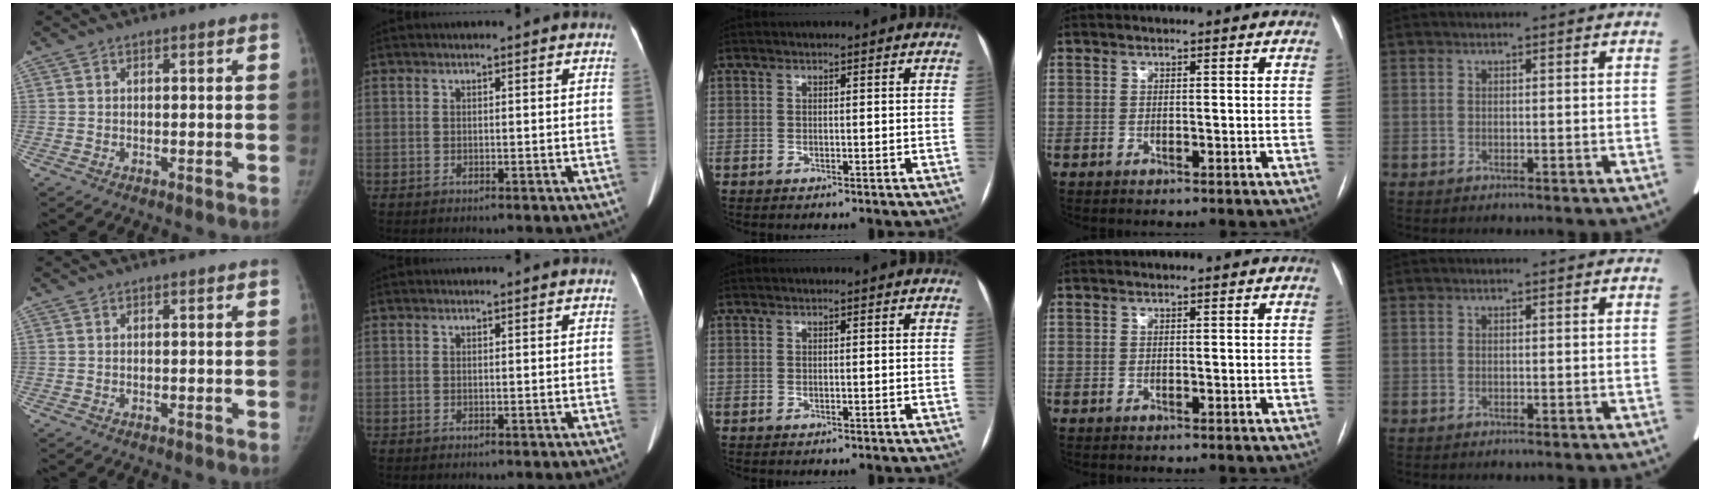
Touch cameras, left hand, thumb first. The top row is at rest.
{}